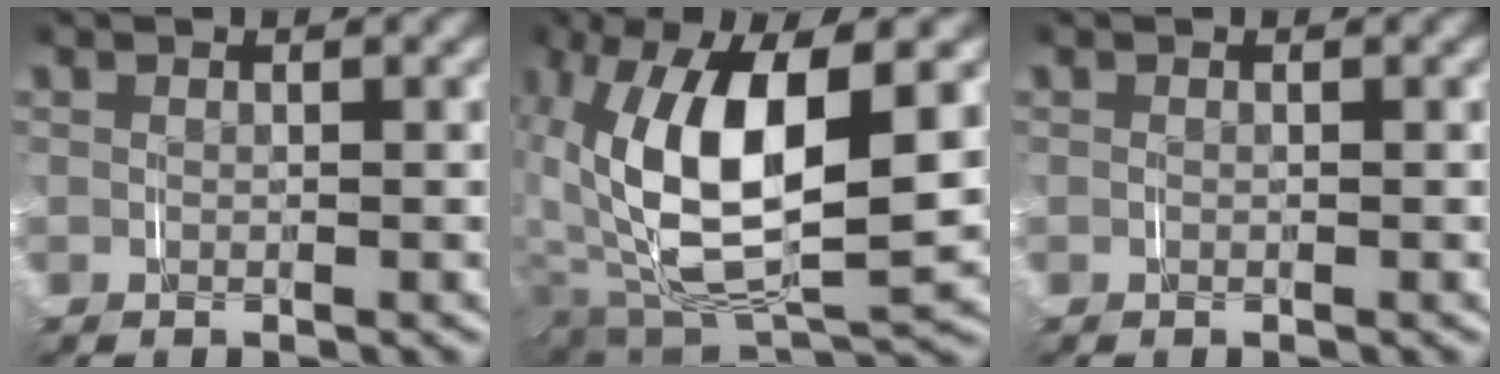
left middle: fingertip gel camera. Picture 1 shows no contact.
{"total": 13.7, "force": [0.2, 7.4, 11.5], "torque": [-0.242, -0.027, 0.025]}
{"total": 0.0}